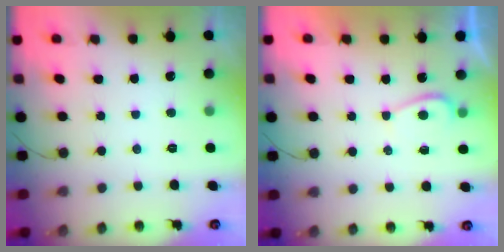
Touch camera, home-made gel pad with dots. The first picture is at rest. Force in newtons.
{"total": 1.5, "press": 1.4, "slide": 0.5}